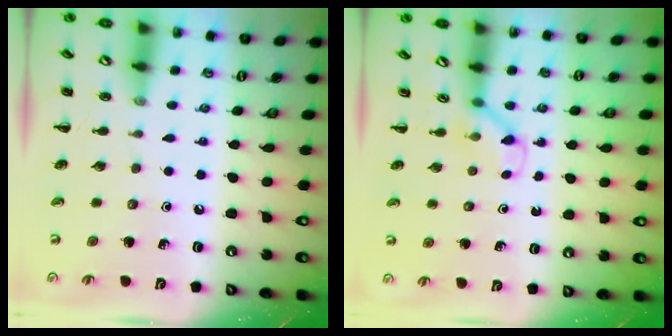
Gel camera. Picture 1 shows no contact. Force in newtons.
{"total": 3.1, "press": 2.9, "slide": 1.2}